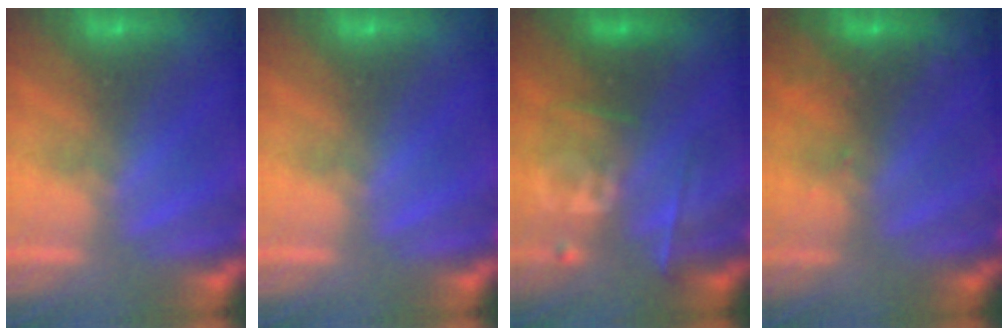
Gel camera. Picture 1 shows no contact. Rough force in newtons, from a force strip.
{"total": 0.0}
{"total": 2.3}
{"total": 7.3}